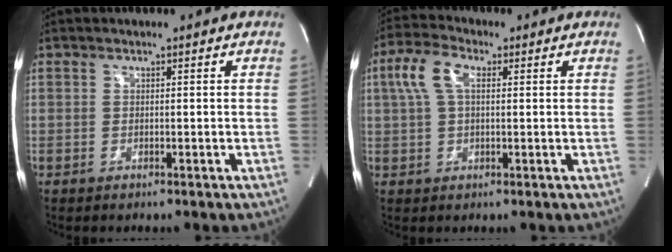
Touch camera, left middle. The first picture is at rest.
{"total": 6.0, "force": [1.7, 2.8, 5.1], "torque": [-0.125, 0.026, 0.035]}